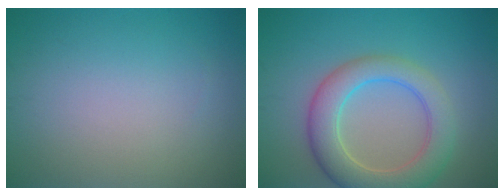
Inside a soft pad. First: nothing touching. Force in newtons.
{"total": 6.3, "press": 6.3, "slide": 0.5}